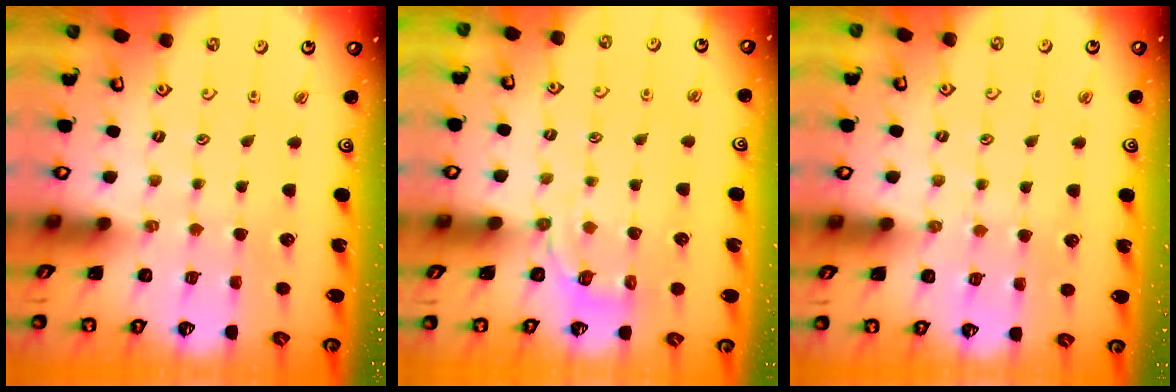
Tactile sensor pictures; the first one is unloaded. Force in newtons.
{"total": 3.5, "press": 3.0, "slide": 1.8}
{"total": 4.7, "press": 4.6, "slide": 0.6}